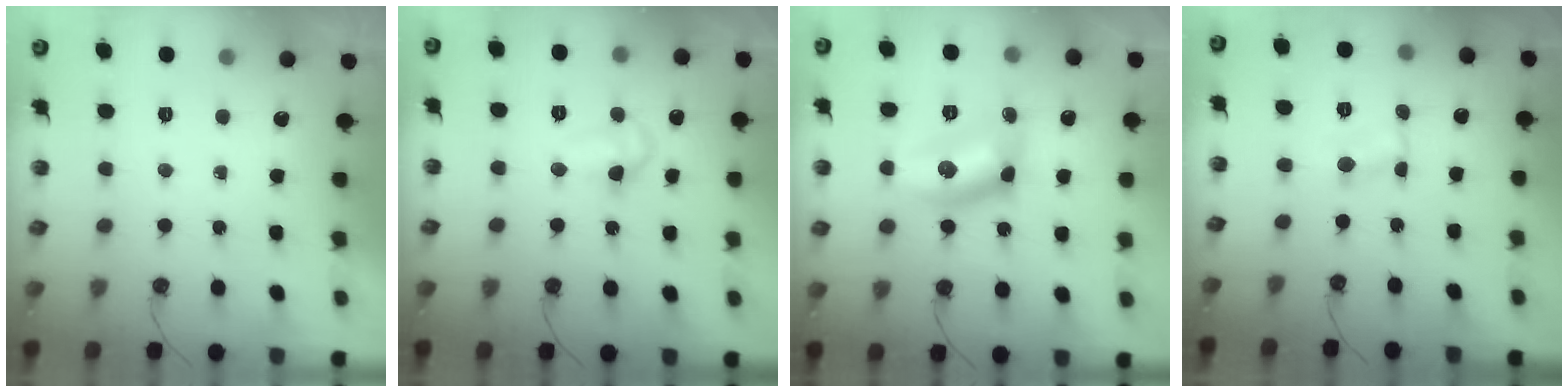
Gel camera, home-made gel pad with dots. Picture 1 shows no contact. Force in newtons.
{"total": 7.6, "press": 7.6, "slide": 0.9}
{"total": 12.1, "press": 11.6, "slide": 3.4}
{"total": 1.0, "press": 1.0, "slide": 0.1}